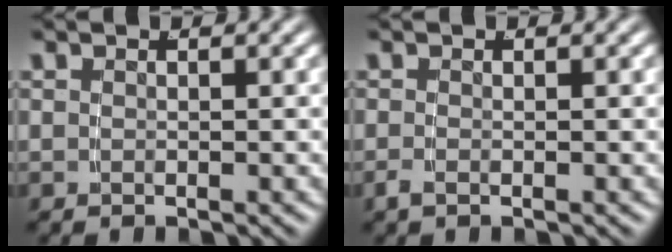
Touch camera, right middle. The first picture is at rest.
{"total": 0.8, "force": [-0.7, -0.1, 0.4], "torque": [-0.009, -0.007, -0.009]}